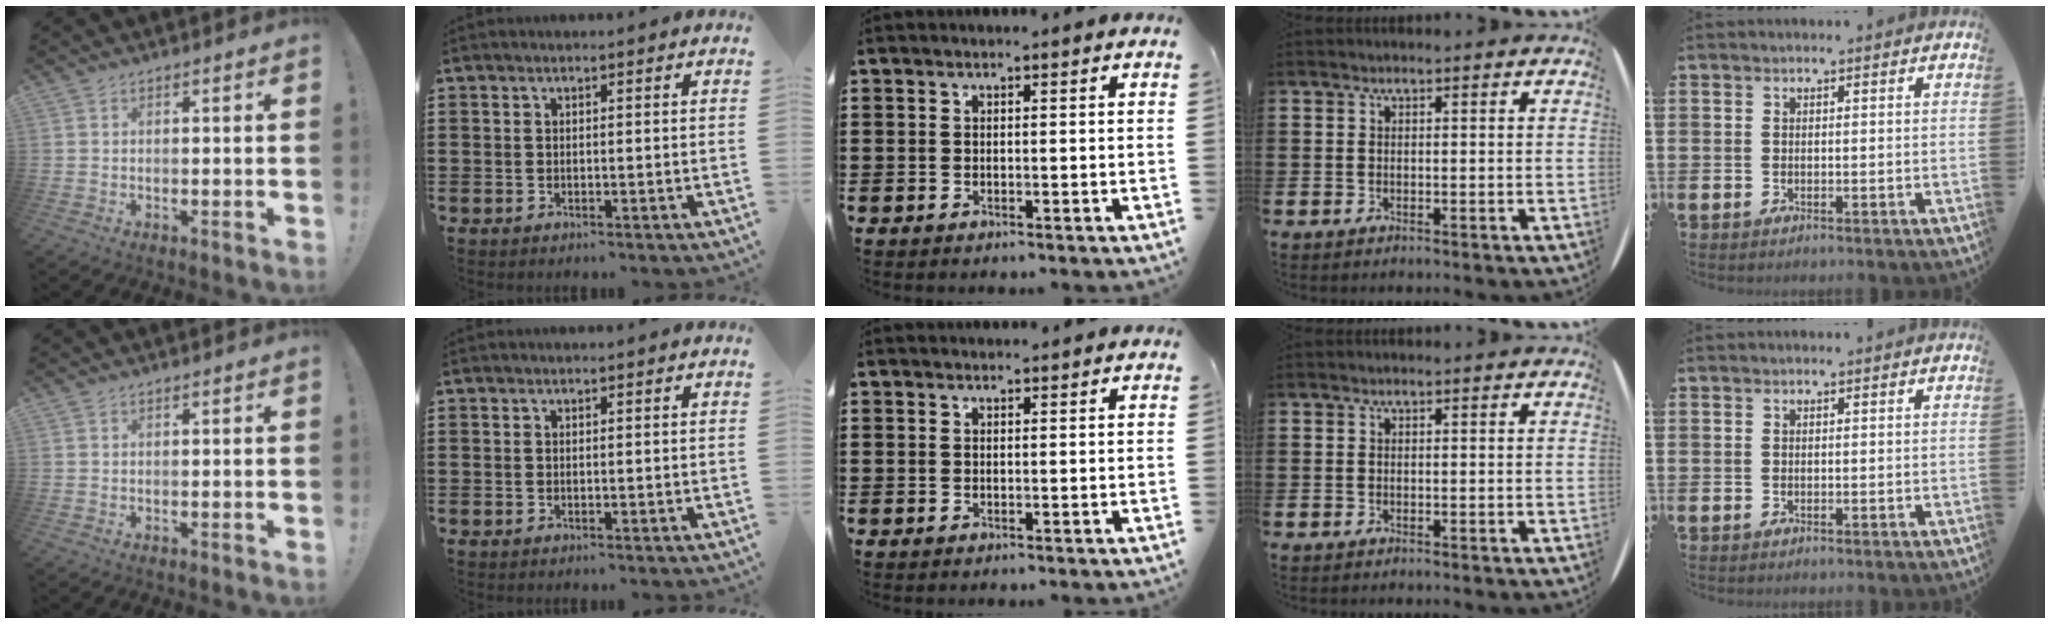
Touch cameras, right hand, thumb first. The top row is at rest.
{"middle": {"total": 0.5, "force": [0.5, 0.1, 0.0], "torque": [0.006, -0.003, 0.009]}}